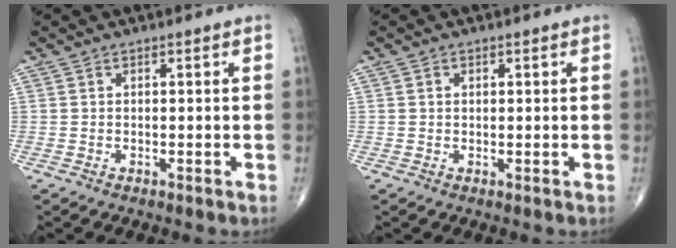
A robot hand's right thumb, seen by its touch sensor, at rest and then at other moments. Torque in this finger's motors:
{"motor_torque": [-0.17, -0.01, -0.22, -0.01, 0.02]}